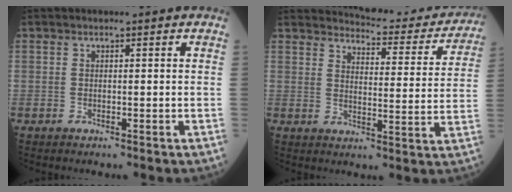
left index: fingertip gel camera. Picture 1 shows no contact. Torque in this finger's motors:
{"motor_torque": [0.90, -1.24, 0.01, 0.00]}